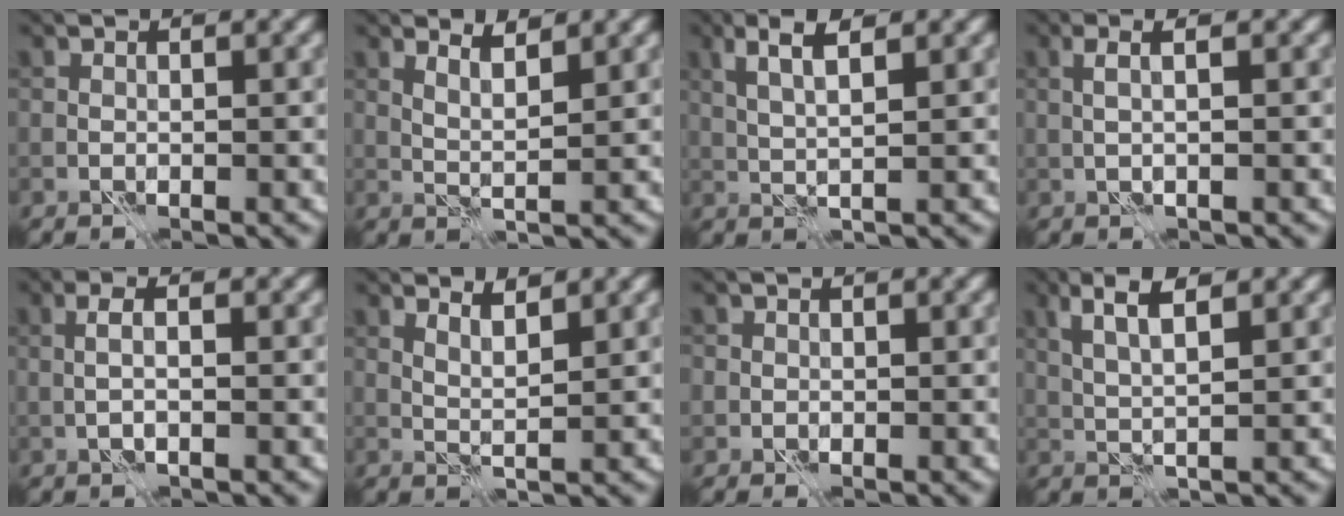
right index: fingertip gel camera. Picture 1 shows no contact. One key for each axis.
{"total": 2.4, "fx": 1.6, "fy": 0.4, "fz": 1.7, "tx": -0.028, "ty": -0.003, "tz": 0.028}
{"total": 3.3, "fx": 1.5, "fy": 0.6, "fz": 2.9, "tx": -0.058, "ty": 0.002, "tz": 0.029}
{"total": 1.9, "fx": 0.4, "fy": 0.3, "fz": 1.8, "tx": -0.030, "ty": 0.001, "tz": 0.005}
{"total": 1.9, "fx": 0.0, "fy": 0.4, "fz": 1.8, "tx": -0.040, "ty": 0.005, "tz": -0.003}
{"total": 2.1, "fx": 1.5, "fy": 0.4, "fz": 1.5, "tx": -0.025, "ty": -0.004, "tz": 0.026}
{"total": 0.7, "fx": 0.0, "fy": 0.7, "fz": 0.0, "tx": 0.008, "ty": -0.004, "tz": -0.001}
{"total": 3.7, "fx": 1.8, "fy": 0.7, "fz": 3.1, "tx": -0.066, "ty": 0.002, "tz": 0.034}